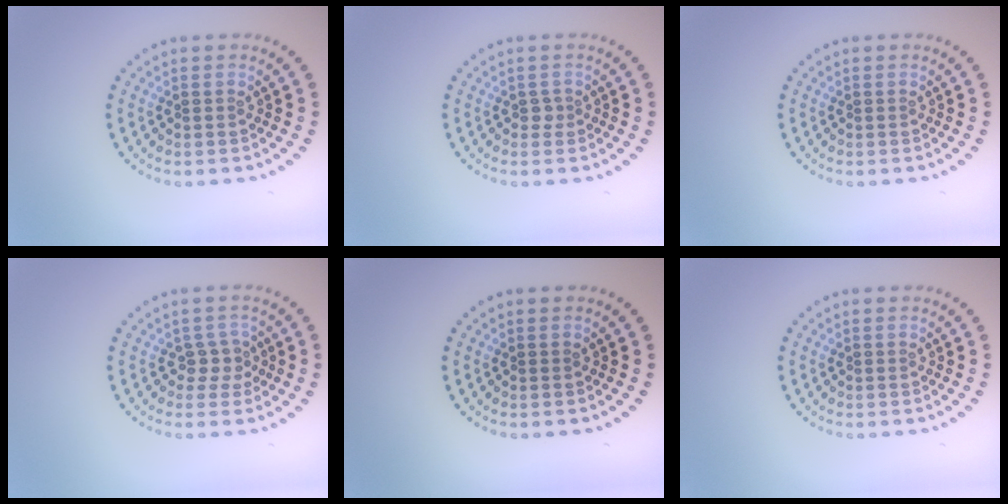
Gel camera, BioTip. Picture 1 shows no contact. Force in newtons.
{"total": 0.8, "press": 0.5, "slide": 0.6}
{"total": 0.0}
{"total": 1.8, "press": 1.3, "slide": 1.2}
{"total": 0.0}
{"total": 0.0}